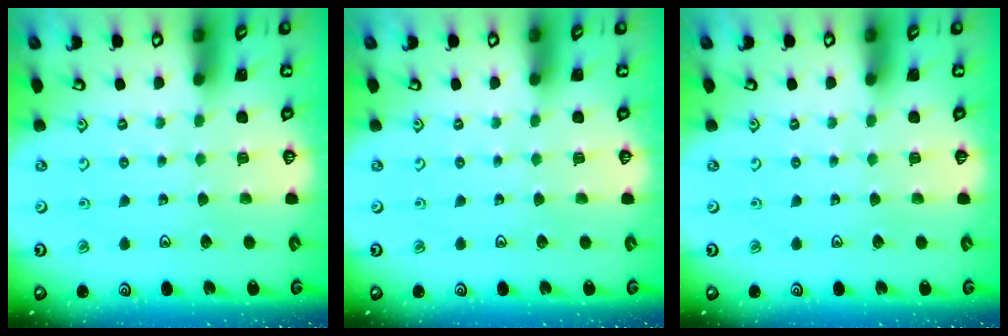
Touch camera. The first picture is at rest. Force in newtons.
{"total": 0.0}
{"total": 0.0}